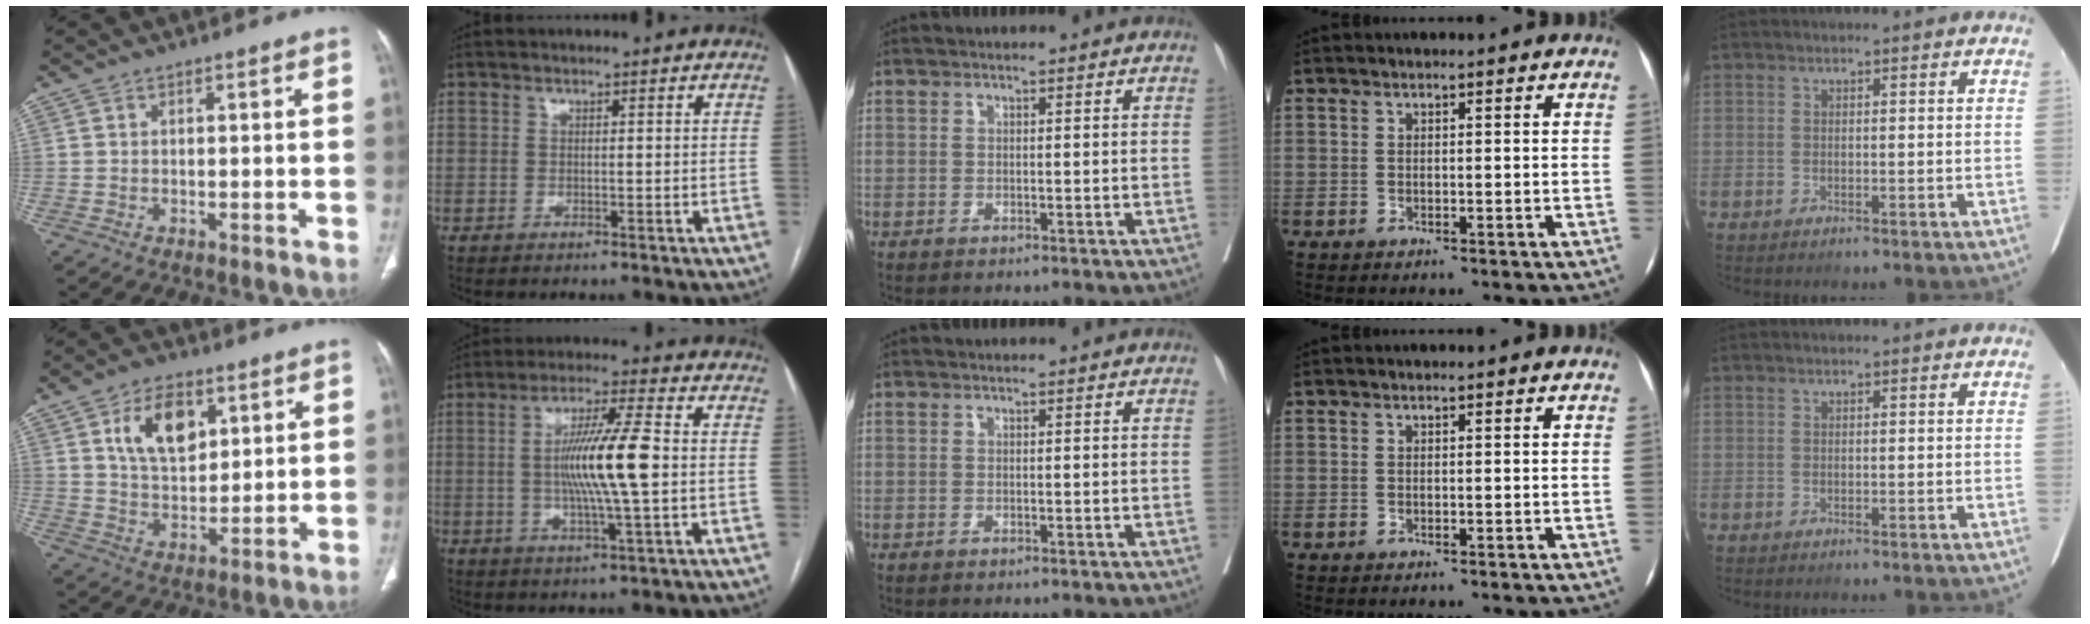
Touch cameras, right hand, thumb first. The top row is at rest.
{"thumb": {"total": 11.2, "force": [4.4, 6.8, 7.8], "torque": [-0.104, -0.016, 0.084]}, "index": {"total": 11.1, "force": [-0.1, 0.1, 11.1], "torque": [-0.210, 0.000, -0.005]}}